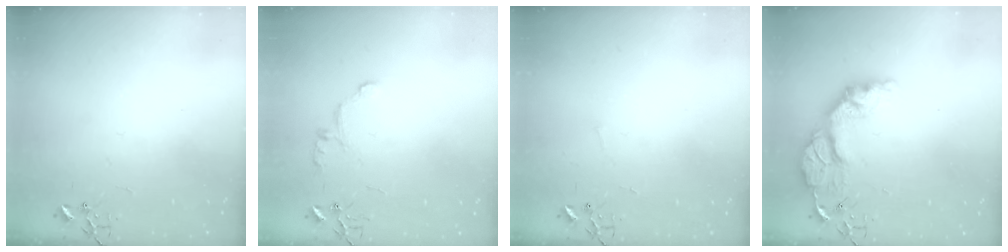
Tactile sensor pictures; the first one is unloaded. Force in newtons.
{"total": 7.2, "press": 7.1, "slide": 0.8}
{"total": 2.8, "press": 2.8, "slide": 0.3}
{"total": 16.3, "press": 16.3, "slide": 1.2}